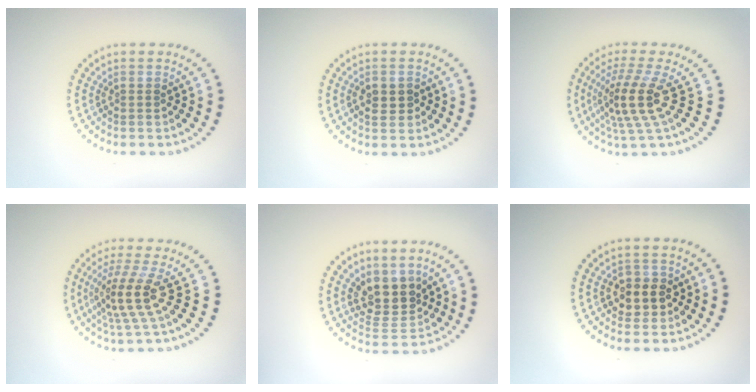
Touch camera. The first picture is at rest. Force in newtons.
{"total": 2.1, "press": 2.1, "slide": 0.2}
{"total": 4.5, "press": 3.3, "slide": 3.0}
{"total": 4.1, "press": 2.8, "slide": 2.9}
{"total": 3.8, "press": 3.4, "slide": 1.8}
{"total": 2.6, "press": 2.6, "slide": 0.7}